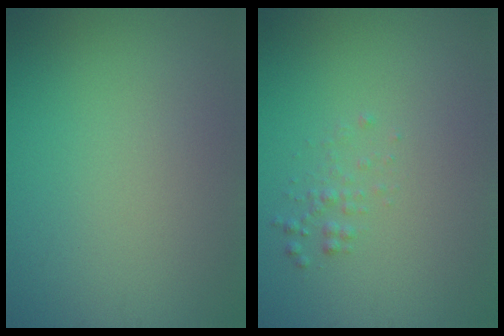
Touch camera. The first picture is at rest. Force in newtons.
{"total": 0.9, "press": 0.9, "slide": 0.1}